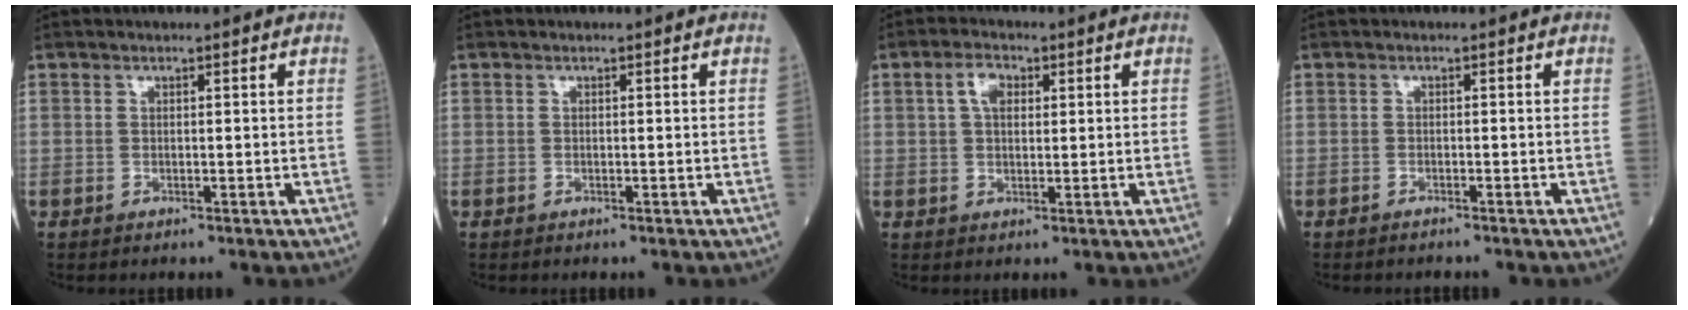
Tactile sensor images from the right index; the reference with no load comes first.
{"total": 0.0}
{"total": 3.8, "force": [1.3, 2.1, 2.8], "torque": [-0.057, 0.012, 0.024]}
{"total": 0.8, "force": [-0.8, 0.0, 0.0], "torque": [-0.007, -0.003, -0.013]}